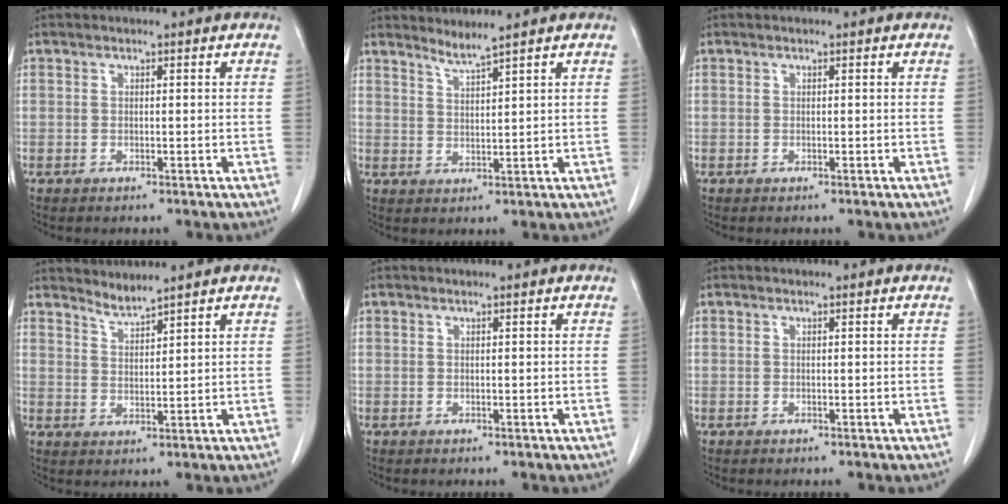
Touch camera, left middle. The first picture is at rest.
{"total": 2.5, "force": [2.2, -1.0, 0.5], "torque": [-0.014, -0.013, 0.047]}
{"total": 0.0}
{"total": 2.6, "force": [2.5, -0.7, 0.0], "torque": [-0.004, -0.010, 0.052]}
{"total": 0.0}
{"total": 0.0}